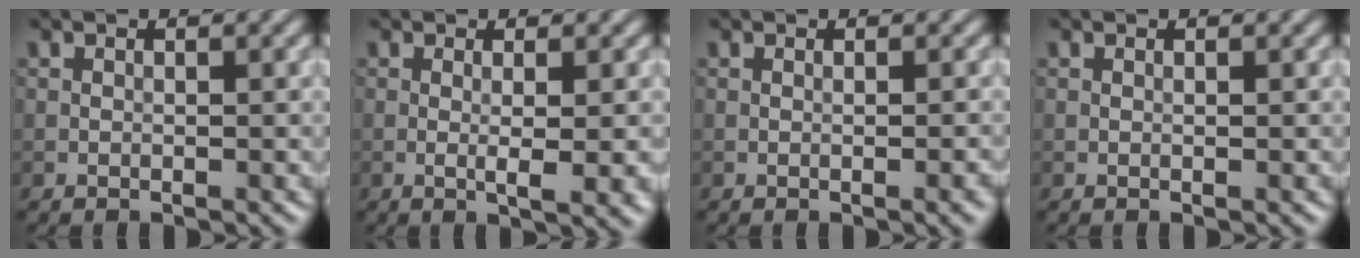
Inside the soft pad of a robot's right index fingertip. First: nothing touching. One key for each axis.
{"total": 3.1, "fx": -0.1, "fy": 0.6, "fz": 3.1, "tx": -0.047, "ty": -0.002, "tz": 0.001}
{"total": 1.7, "fx": -0.2, "fy": 0.5, "fz": 1.6, "tx": -0.015, "ty": 0.001, "tz": -0.005}
{"total": 0.0}